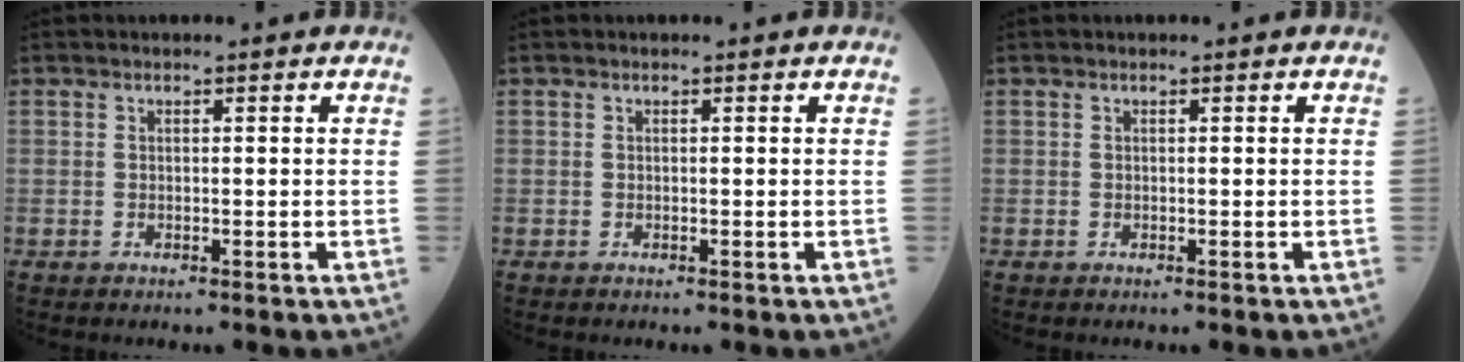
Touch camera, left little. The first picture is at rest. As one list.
[{"total": 0.0}, {"total": 0.0}]